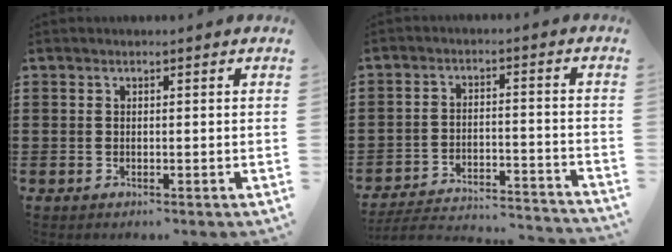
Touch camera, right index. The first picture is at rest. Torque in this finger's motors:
{"motor_torque": [0.38, 1.23, -1.05, -0.21]}